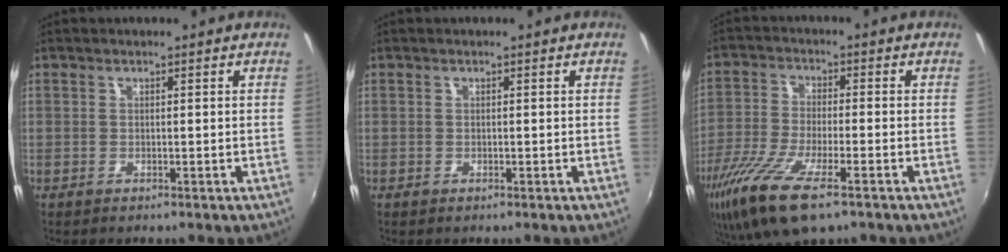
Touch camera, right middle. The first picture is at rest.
{"total": 0.0}
{"total": 14.7, "force": [-8.7, 3.8, 11.2], "torque": [-0.240, -0.048, -0.170]}